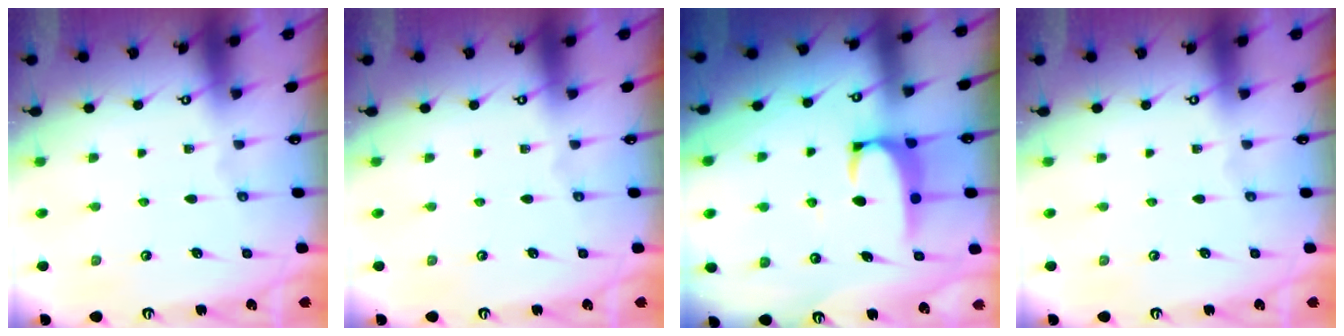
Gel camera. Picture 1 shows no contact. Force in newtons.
{"total": 0.0}
{"total": 2.0, "press": 2.0, "slide": 0.3}
{"total": 0.0}